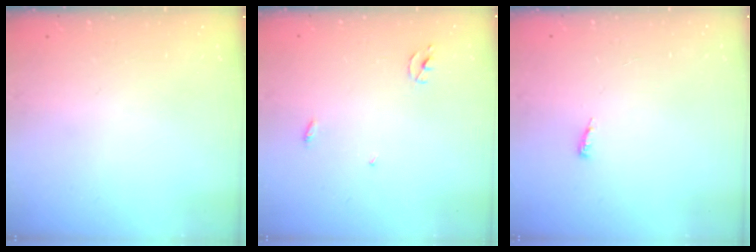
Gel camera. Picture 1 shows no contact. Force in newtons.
{"total": 2.3, "press": 2.3, "slide": 0.2}
{"total": 4.6, "press": 4.5, "slide": 0.9}